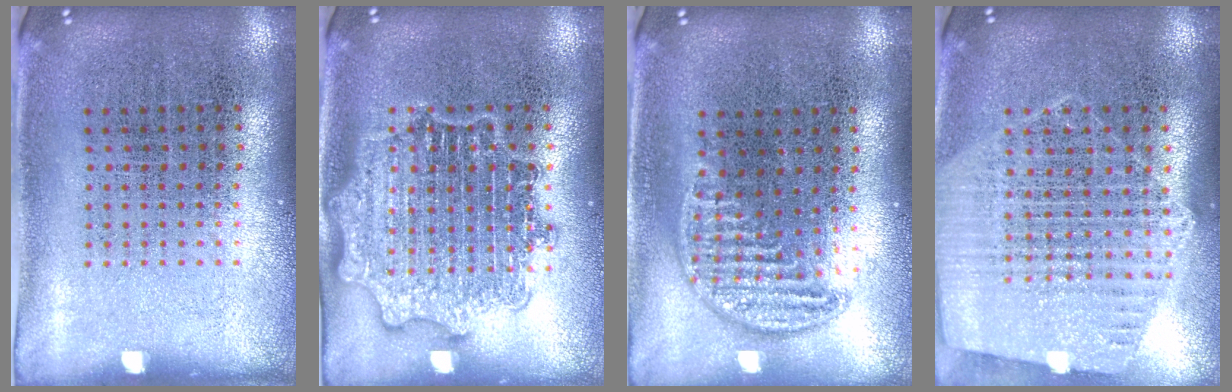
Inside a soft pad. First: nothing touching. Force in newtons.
{"total": 2.8, "press": 2.8, "slide": 0.4}
{"total": 0.8, "press": 0.8, "slide": 0.1}
{"total": 1.2, "press": 1.2, "slide": 0.1}